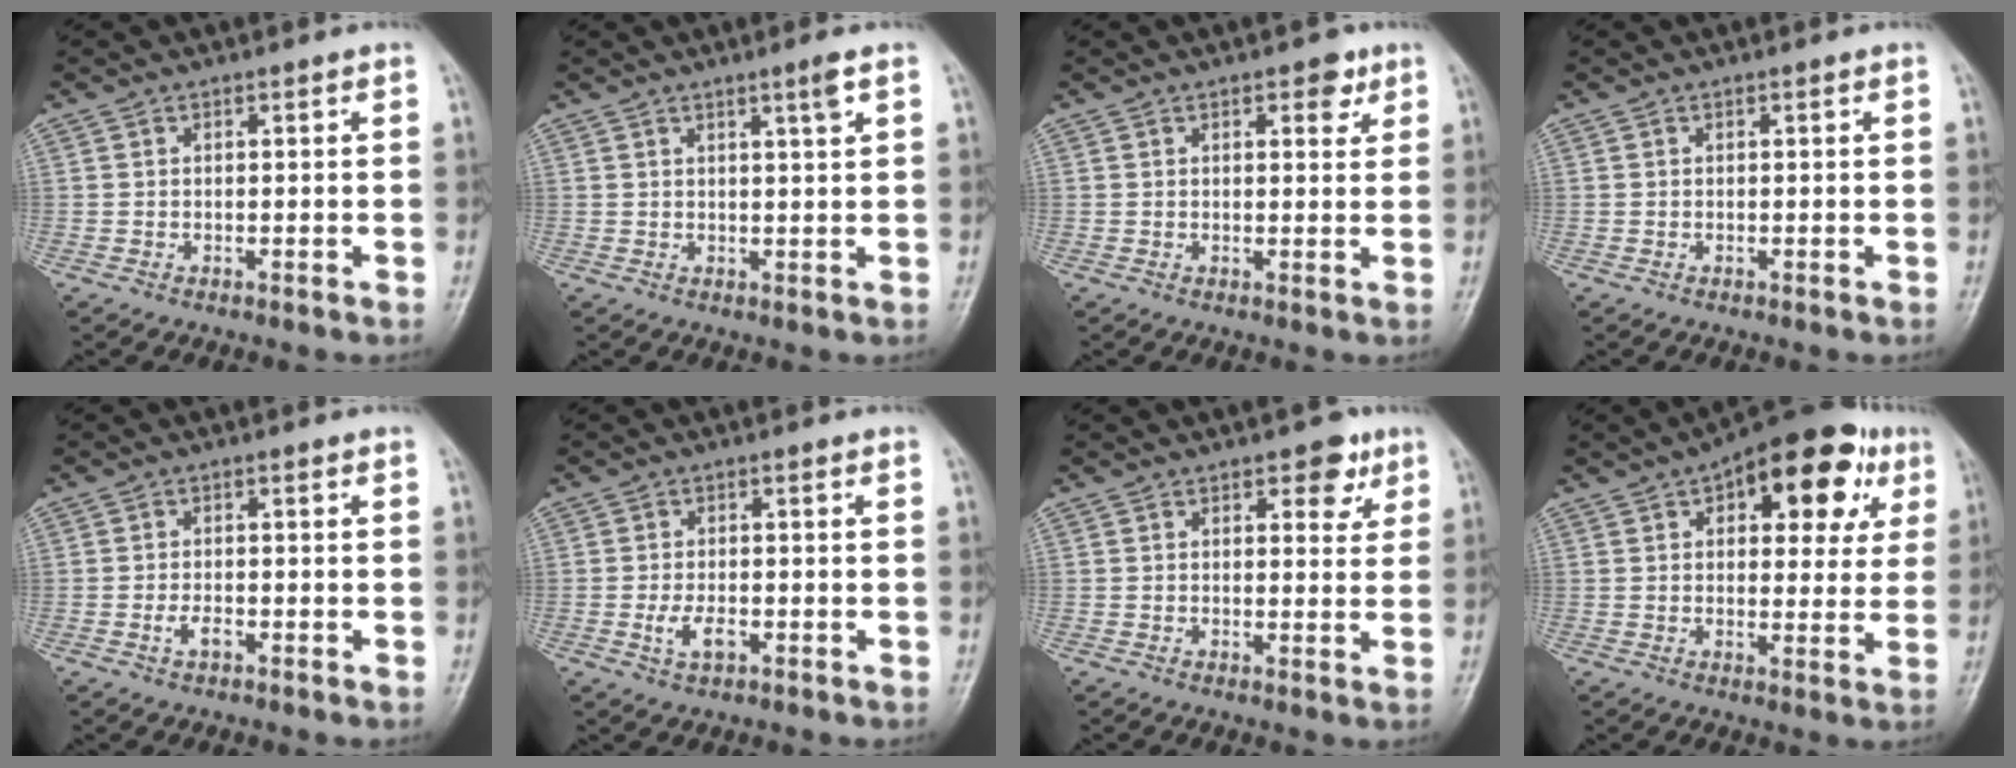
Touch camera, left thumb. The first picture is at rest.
{"total": 2.7, "force": [1.5, -0.2, 2.2], "torque": [-0.036, -0.009, 0.027]}
{"total": 3.5, "force": [1.9, 1.7, 2.3], "torque": [-0.014, -0.006, 0.022]}
{"total": 0.0}
{"total": 2.2, "force": [-1.0, 1.1, 1.6], "torque": [-0.032, 0.007, -0.019]}
{"total": 3.7, "force": [-1.3, 1.9, 2.9], "torque": [-0.058, 0.003, -0.021]}
{"total": 5.2, "force": [2.7, 2.9, 3.4], "torque": [-0.015, -0.009, 0.029]}
{"total": 17.6, "force": [7.3, 8.9, 13.3], "torque": [-0.128, 0.001, 0.090]}